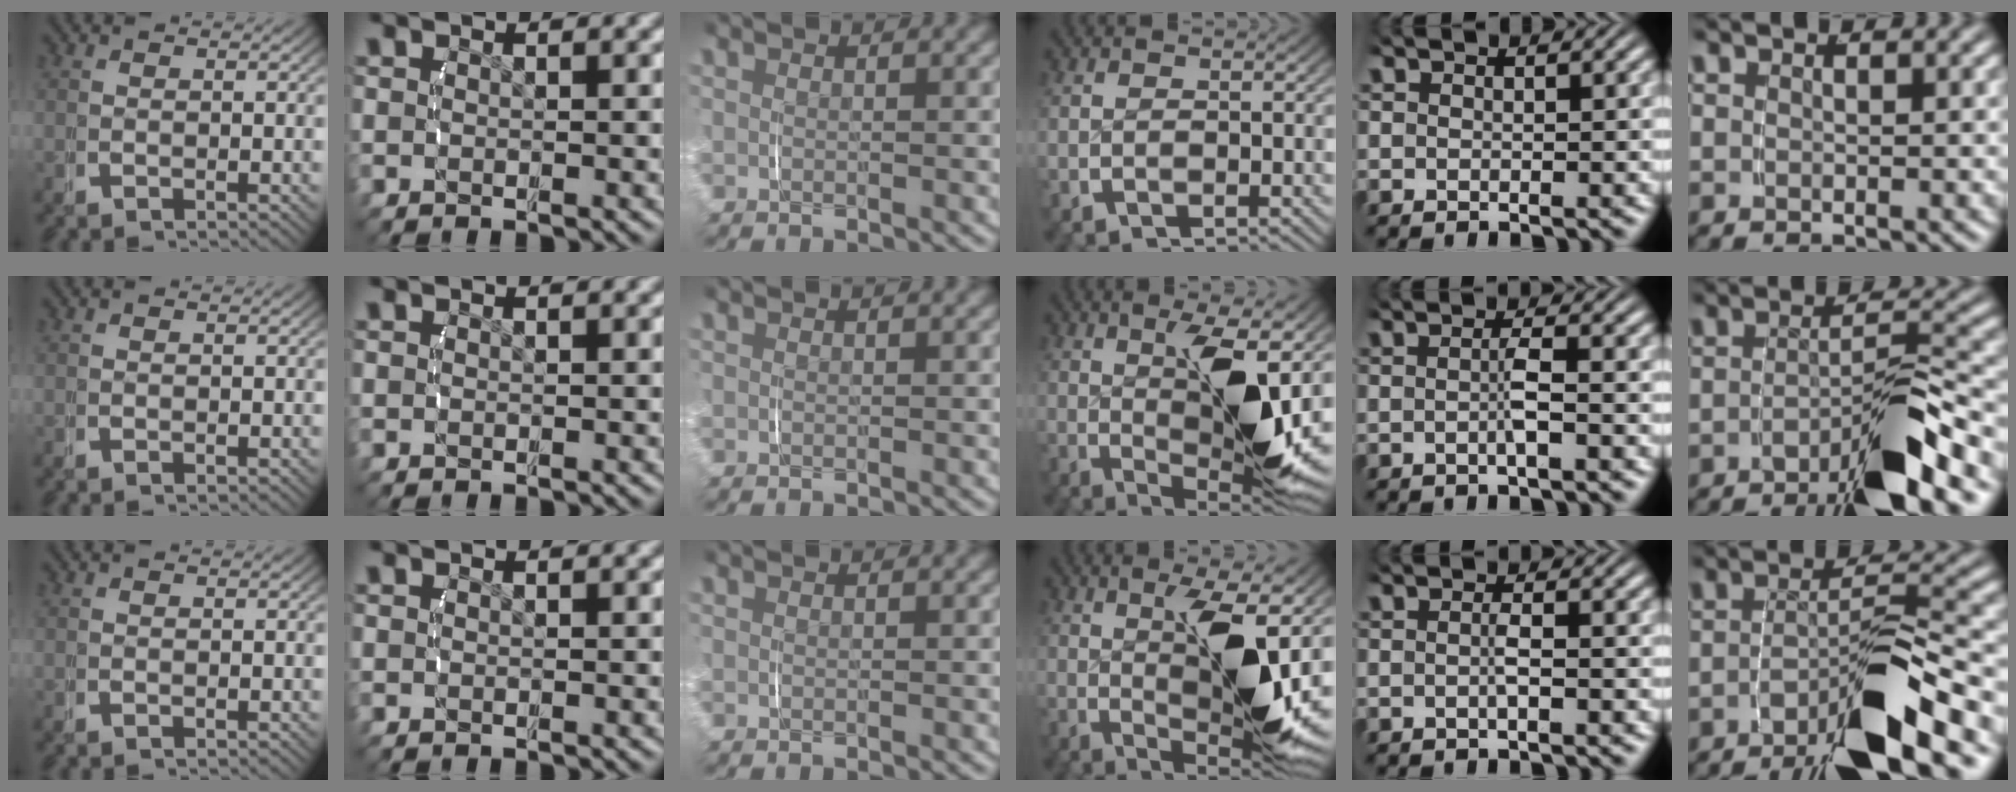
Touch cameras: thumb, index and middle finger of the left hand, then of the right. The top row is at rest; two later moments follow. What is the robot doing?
{"motion": "lift_and_place", "object": "jar lid"}